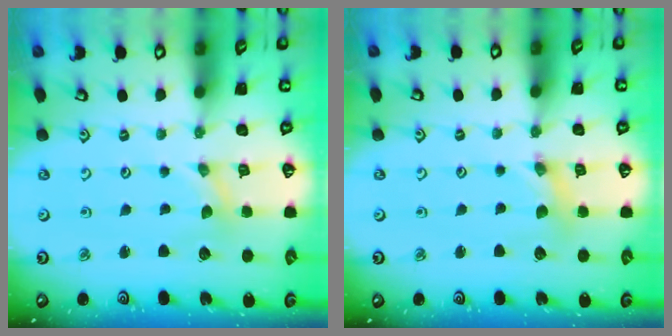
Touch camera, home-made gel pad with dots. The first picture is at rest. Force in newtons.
{"total": 1.7, "press": 1.7, "slide": 0.2}